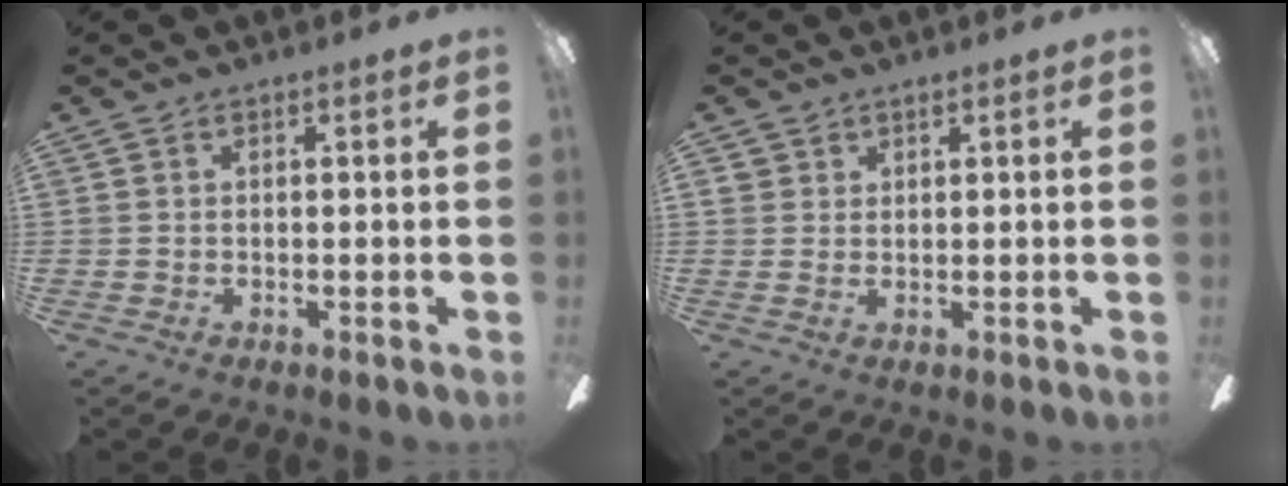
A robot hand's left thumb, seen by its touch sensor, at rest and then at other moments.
{"total": 1.4, "force": [1.1, 0.9, 0.2], "torque": [-0.006, 0.001, 0.021]}